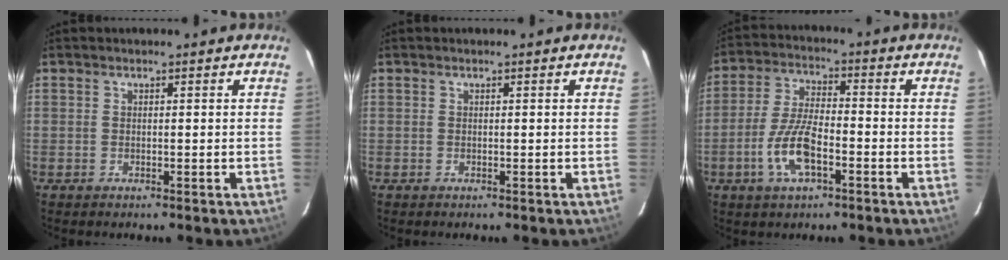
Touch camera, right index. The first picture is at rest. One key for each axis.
{"total": 0.0}
{"total": 9.8, "fx": -4.0, "fy": 3.4, "fz": 8.3, "tx": -0.175, "ty": 0.001, "tz": -0.075}